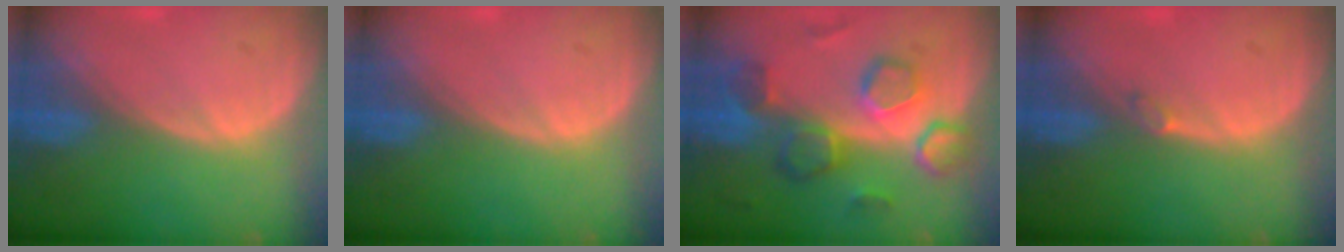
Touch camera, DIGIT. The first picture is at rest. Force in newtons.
{"total": 0.0}
{"total": 9.6, "press": 8.8, "slide": 3.7}
{"total": 0.8, "press": 0.8, "slide": 0.2}